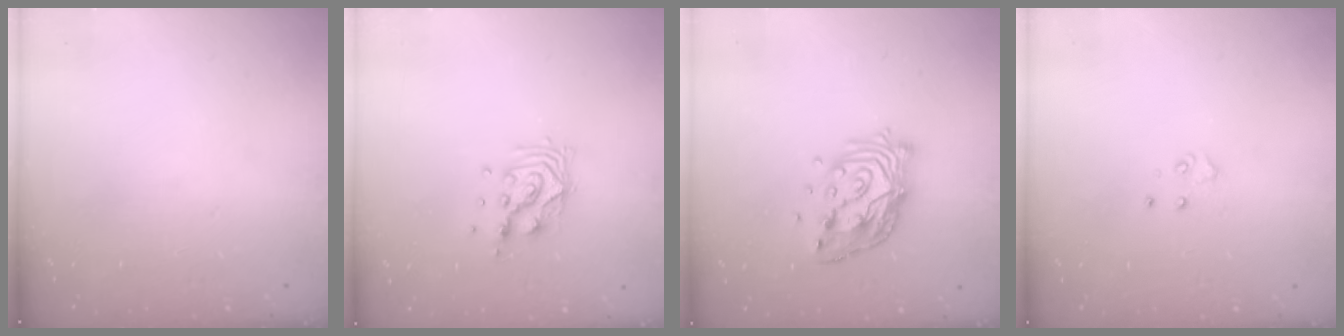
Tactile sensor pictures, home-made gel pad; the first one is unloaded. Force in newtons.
{"total": 9.7, "press": 9.6, "slide": 0.8}
{"total": 14.4, "press": 14.3, "slide": 1.0}
{"total": 4.2, "press": 4.2, "slide": 0.4}